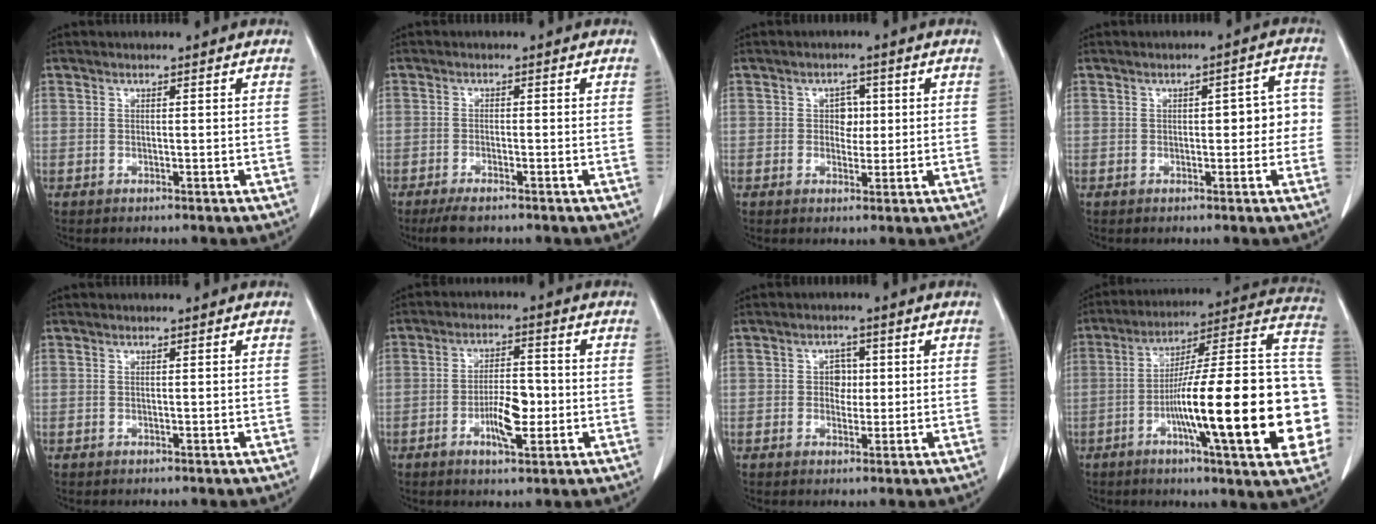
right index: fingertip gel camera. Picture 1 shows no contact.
{"total": 3.6, "force": [-2.8, 0.6, 2.2], "torque": [-0.045, -0.008, -0.047]}
{"total": 2.8, "force": [0.4, 2.1, 1.8], "torque": [-0.021, 0.004, 0.006]}
{"total": 4.9, "force": [-0.1, 2.2, 4.4], "torque": [-0.043, 0.029, -0.002]}
{"total": 0.0}
{"total": 6.5, "force": [-1.9, 2.2, 5.9], "torque": [-0.107, 0.004, -0.030]}
{"total": 2.7, "force": [0.2, 2.1, 1.7], "torque": [-0.019, 0.004, 0.003]}
{"total": 28.2, "force": [-6.0, 2.9, 27.3], "torque": [-0.312, 0.013, -0.098]}